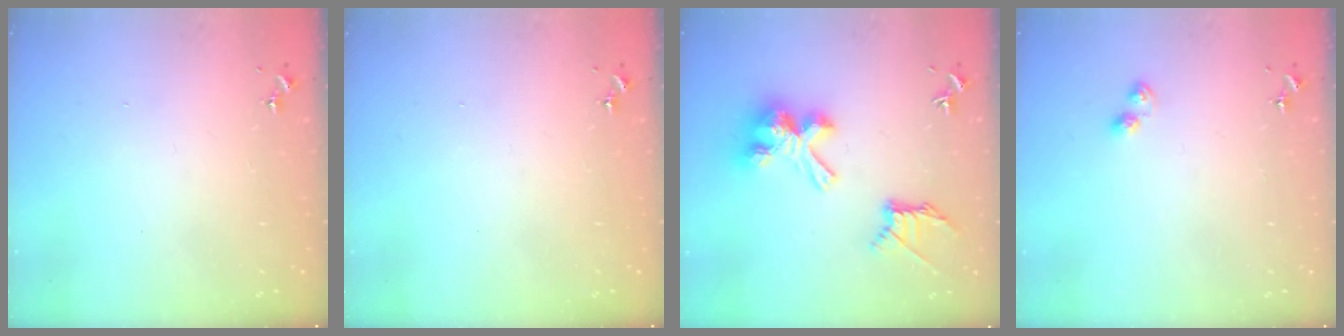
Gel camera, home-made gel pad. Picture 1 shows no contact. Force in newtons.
{"total": 1.3, "press": 1.0, "slide": 0.9}
{"total": 17.8, "press": 17.8, "slide": 1.1}
{"total": 3.8, "press": 3.8, "slide": 0.4}